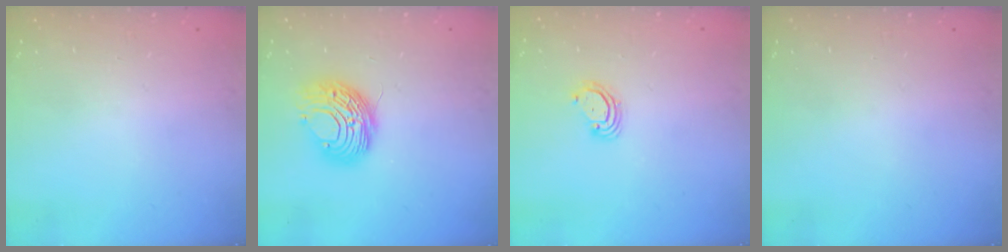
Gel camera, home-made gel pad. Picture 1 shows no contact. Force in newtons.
{"total": 9.9, "press": 9.9, "slide": 0.4}
{"total": 3.0, "press": 2.9, "slide": 0.3}
{"total": 0.0}